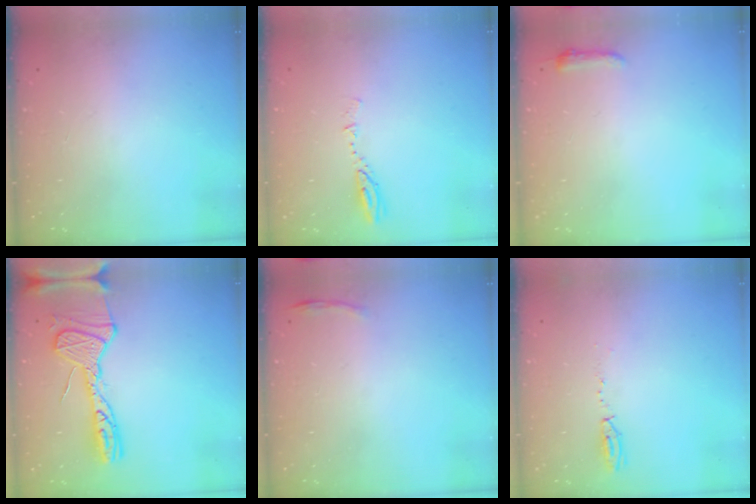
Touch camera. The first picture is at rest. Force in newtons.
{"total": 3.8, "press": 3.8, "slide": 0.4}
{"total": 3.6, "press": 3.5, "slide": 0.6}
{"total": 16.8, "press": 16.7, "slide": 1.7}
{"total": 3.4, "press": 3.3, "slide": 0.9}
{"total": 3.9, "press": 3.8, "slide": 0.9}